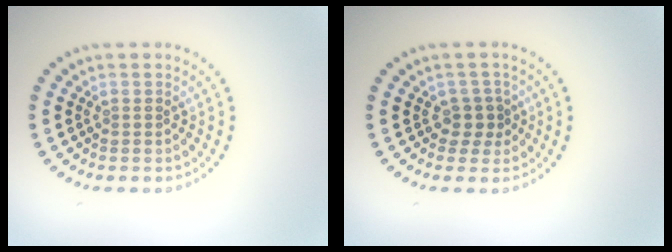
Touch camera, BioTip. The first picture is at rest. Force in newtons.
{"total": 1.8, "press": 1.5, "slide": 1.0}